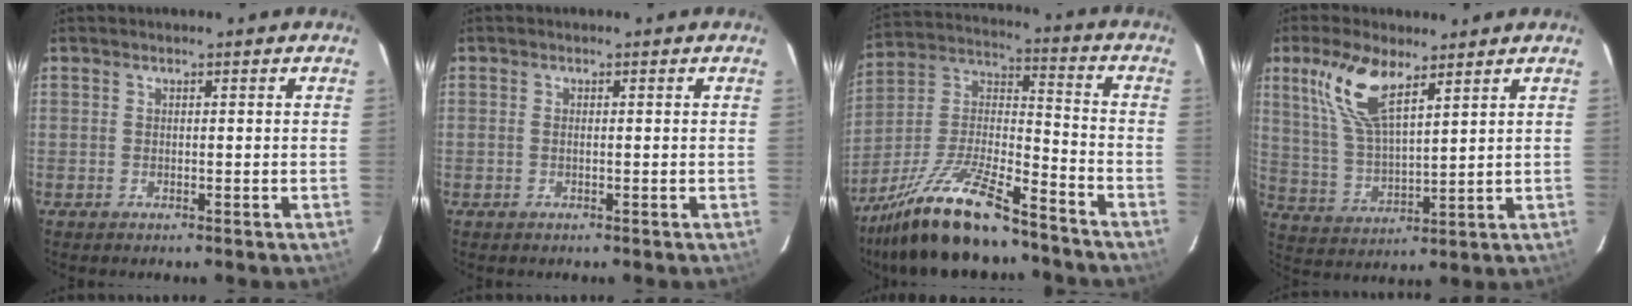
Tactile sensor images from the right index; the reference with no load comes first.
{"total": 0.5, "force": [-0.1, 0.1, 0.5], "torque": [-0.011, 0.001, -0.003]}
{"total": 20.3, "force": [-15.5, 4.7, 12.2], "torque": [-0.249, -0.010, -0.272]}
{"total": 11.6, "force": [6.9, 4.1, 8.5], "torque": [-0.175, 0.009, 0.145]}